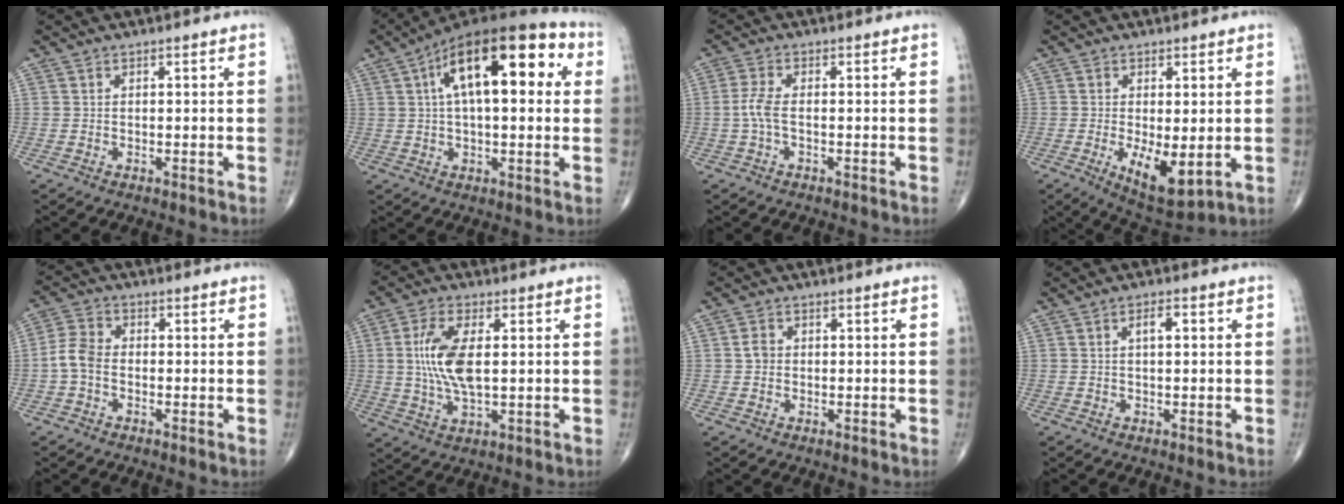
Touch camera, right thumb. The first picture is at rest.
{"total": 20.5, "force": [5.7, 8.8, 17.6], "torque": [-0.263, 0.028, 0.080]}
{"total": 3.5, "force": [-0.6, 1.3, 3.2], "torque": [-0.083, 0.001, -0.017]}
{"total": 8.9, "force": [-1.6, 3.6, 8.0], "torque": [-0.122, -0.025, -0.014]}
{"total": 5.1, "force": [-1.2, 3.6, 3.5], "torque": [-0.070, 0.015, -0.034]}
{"total": 10.6, "force": [1.1, 4.5, 9.5], "torque": [-0.202, -0.007, 0.024]}
{"total": 2.1, "force": [0.1, 1.8, 1.1], "torque": [-0.014, 0.004, -0.001]}
{"total": 2.5, "force": [0.6, 0.9, 2.2], "torque": [-0.038, 0.002, 0.008]}